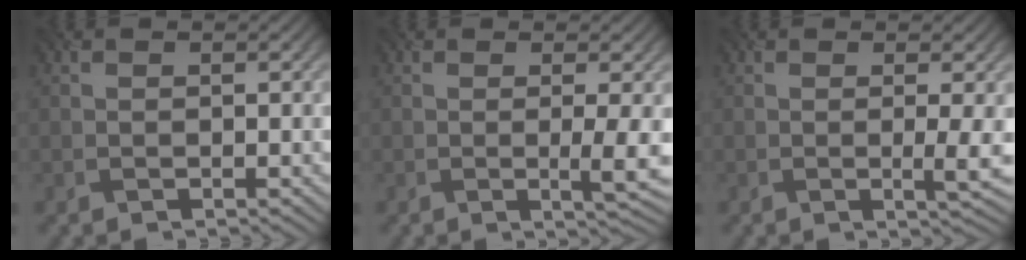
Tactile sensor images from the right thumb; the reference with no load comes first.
{"total": 3.1, "force": [0.0, 0.3, 3.1], "torque": [-0.059, -0.002, -0.002]}
{"total": 2.4, "force": [0.1, 0.1, 2.4], "torque": [-0.049, -0.003, -0.001]}